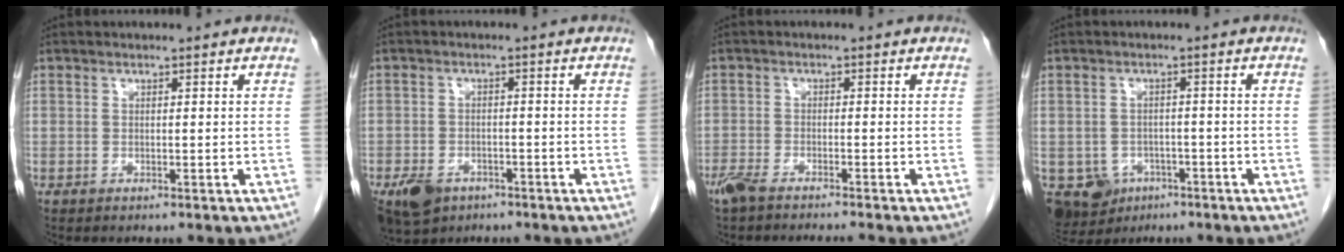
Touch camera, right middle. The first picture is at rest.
{"total": 6.6, "force": [-4.2, 4.2, 2.9], "torque": [-0.054, -0.004, -0.064]}
{"total": 6.1, "force": [-5.2, 0.3, 3.1], "torque": [-0.049, -0.013, -0.089]}
{"total": 7.2, "force": [-3.7, 5.9, 1.9], "torque": [-0.045, 0.003, -0.047]}